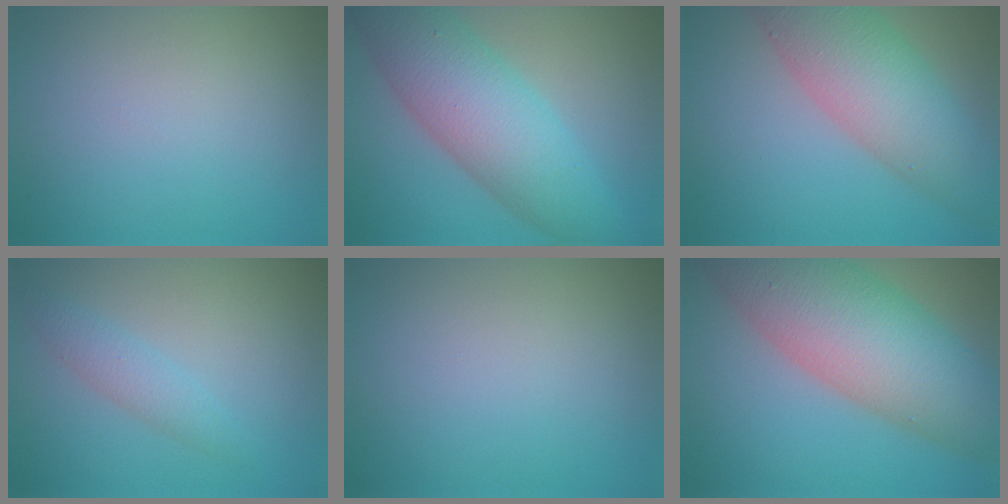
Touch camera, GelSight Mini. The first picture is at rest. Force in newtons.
{"total": 9.3, "press": 9.3, "slide": 0.1}
{"total": 8.6, "press": 8.6, "slide": 0.3}
{"total": 2.0, "press": 2.0, "slide": 0.0}
{"total": 0.0}
{"total": 13.2, "press": 13.2, "slide": 0.5}